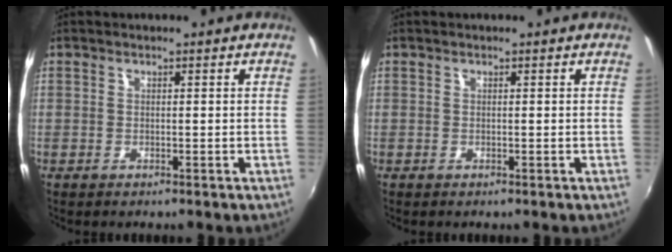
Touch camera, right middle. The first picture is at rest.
{"total": 0.0}